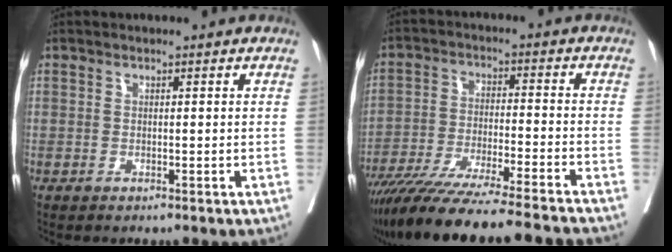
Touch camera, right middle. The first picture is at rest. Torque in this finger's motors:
{"motor_torque": [1.05, -1.09, 0.34, 0.12]}